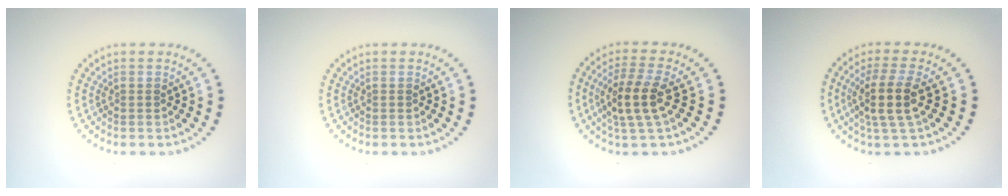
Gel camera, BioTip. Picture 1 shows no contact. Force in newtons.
{"total": 0.0}
{"total": 4.0, "press": 3.5, "slide": 1.8}
{"total": 4.0, "press": 3.3, "slide": 2.2}